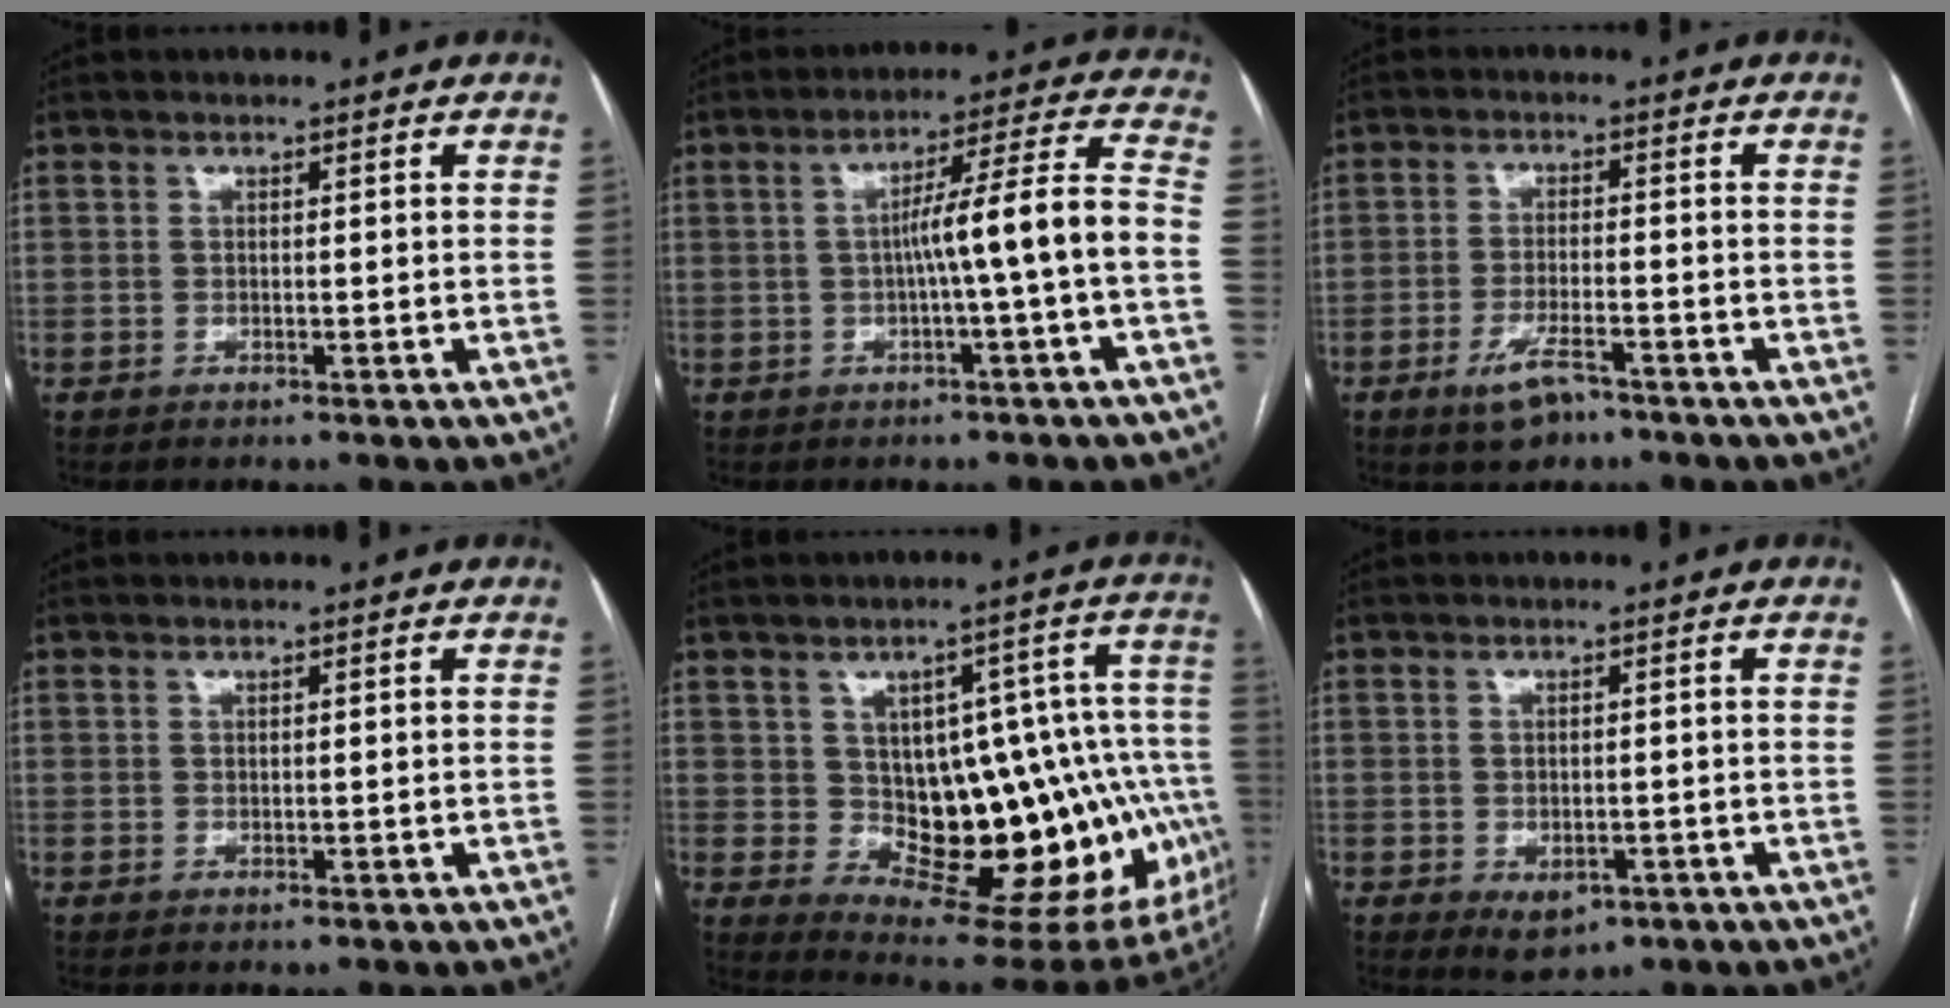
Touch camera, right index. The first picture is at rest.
{"total": 9.1, "force": [-1.6, -1.2, 8.9], "torque": [-0.136, 0.022, -0.022]}
{"total": 5.4, "force": [-3.6, 1.9, 3.5], "torque": [-0.073, -0.004, -0.058]}
{"total": 0.0}
{"total": 20.6, "force": [-2.1, 9.9, 17.9], "torque": [-0.143, 0.045, -0.004]}
{"total": 3.6, "force": [-1.6, 2.5, 2.1], "torque": [-0.027, -0.002, -0.008]}